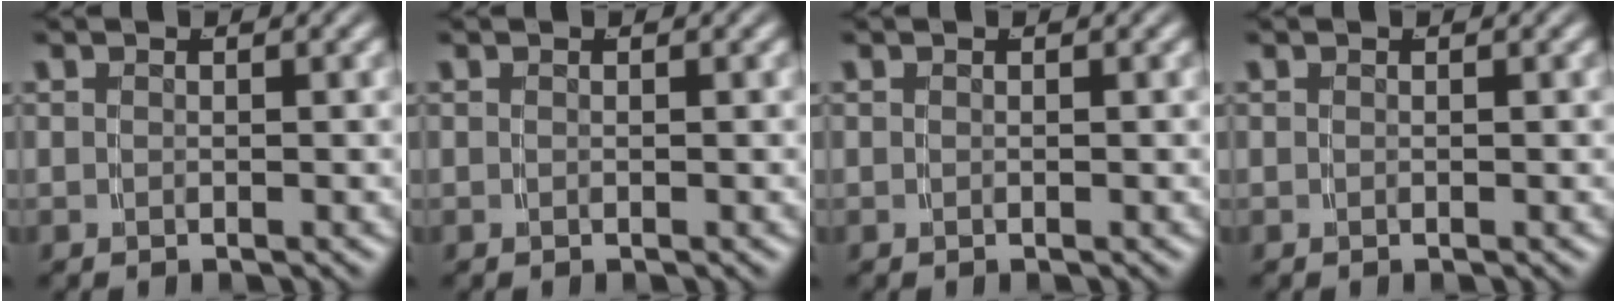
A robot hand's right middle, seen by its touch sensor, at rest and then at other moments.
{"total": 0.0}
{"total": 0.0}
{"total": 0.0}